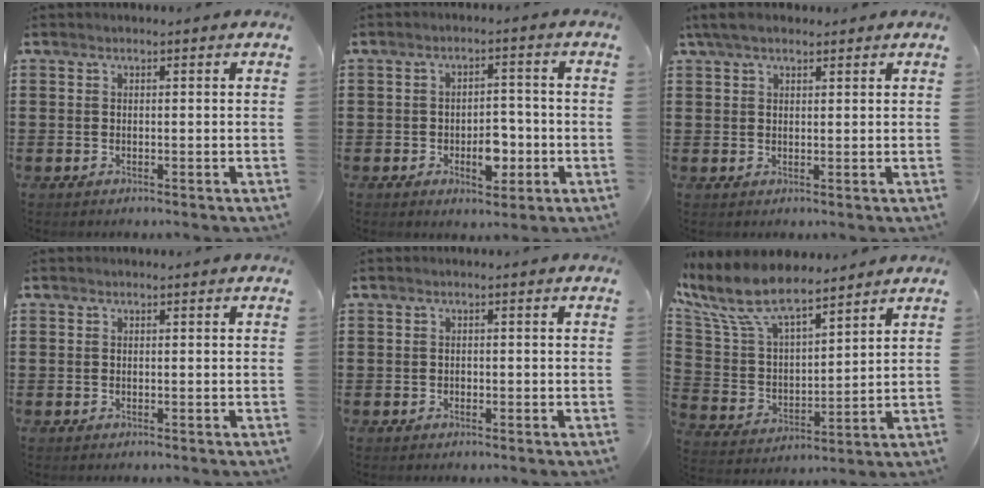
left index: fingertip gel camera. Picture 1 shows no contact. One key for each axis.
{"total": 5.6, "fx": -1.7, "fy": 3.2, "fz": 4.2, "tx": -0.056, "ty": 0.003, "tz": -0.032}
{"total": 3.4, "fx": 2.3, "fy": 1.3, "fz": 2.3, "tx": -0.049, "ty": 0.007, "tz": 0.043}
{"total": 0.0}
{"total": 0.5, "fx": -0.2, "fy": 0.3, "fz": 0.3, "tx": -0.009, "ty": 0.000, "tz": -0.004}
{"total": 10.7, "fx": 8.4, "fy": 3.2, "fz": 5.8, "tx": -0.150, "ty": -0.037, "tz": 0.147}